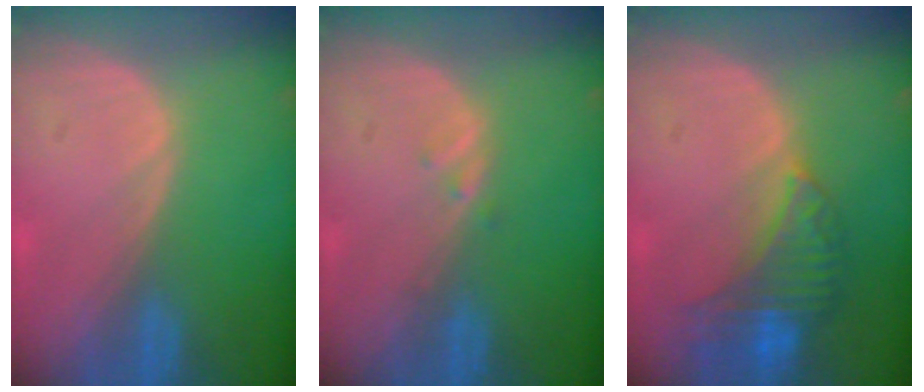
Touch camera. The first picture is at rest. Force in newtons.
{"total": 0.8, "press": 0.8, "slide": 0.1}
{"total": 8.0, "press": 7.1, "slide": 3.7}